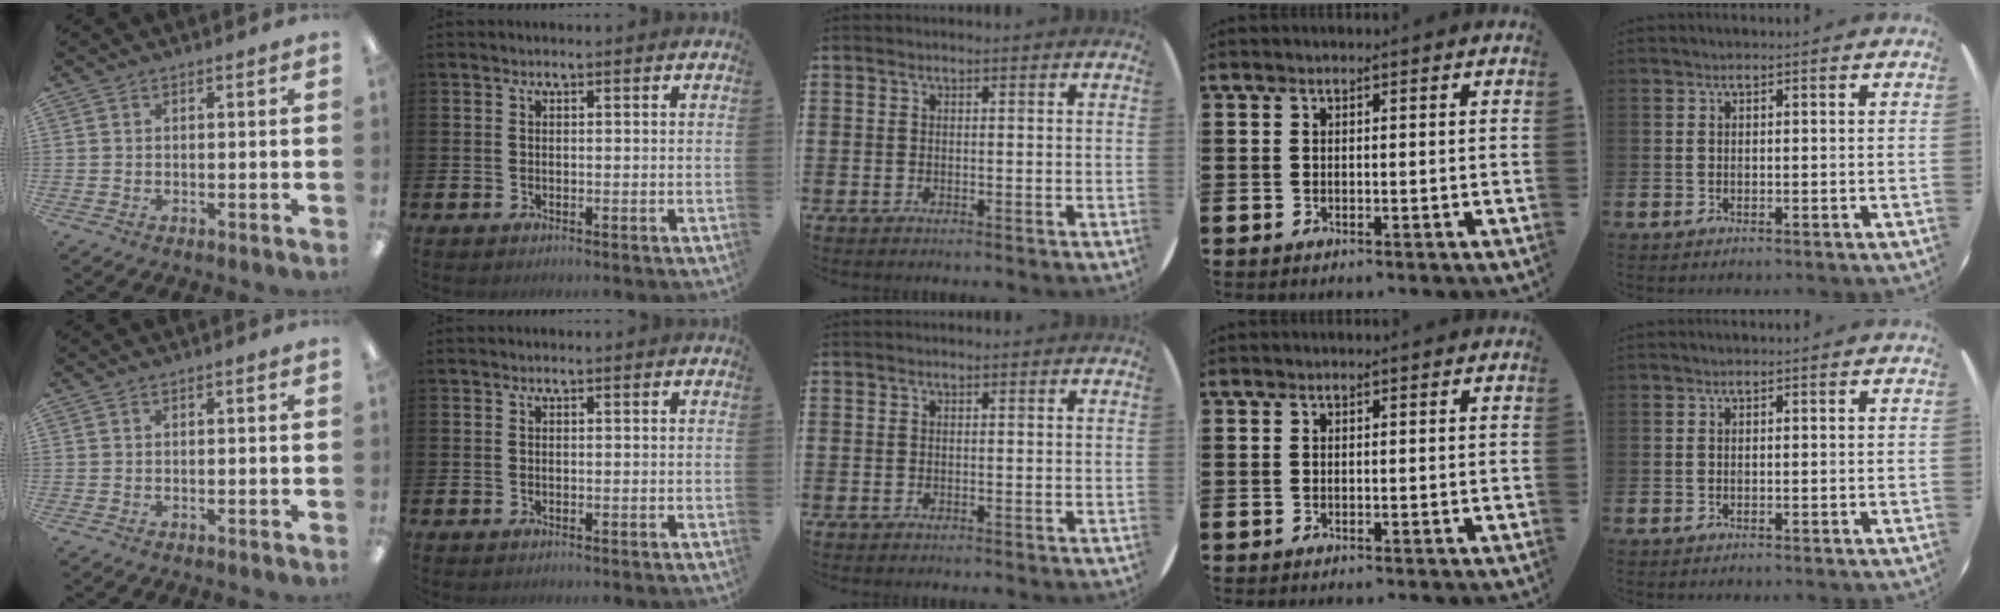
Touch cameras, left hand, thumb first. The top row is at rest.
{}